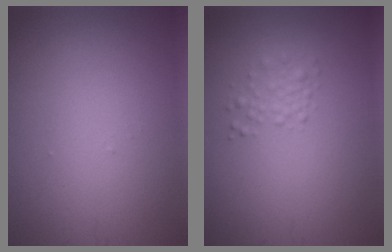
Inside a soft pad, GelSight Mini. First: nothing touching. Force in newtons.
{"total": 1.5, "press": 1.5, "slide": 0.1}